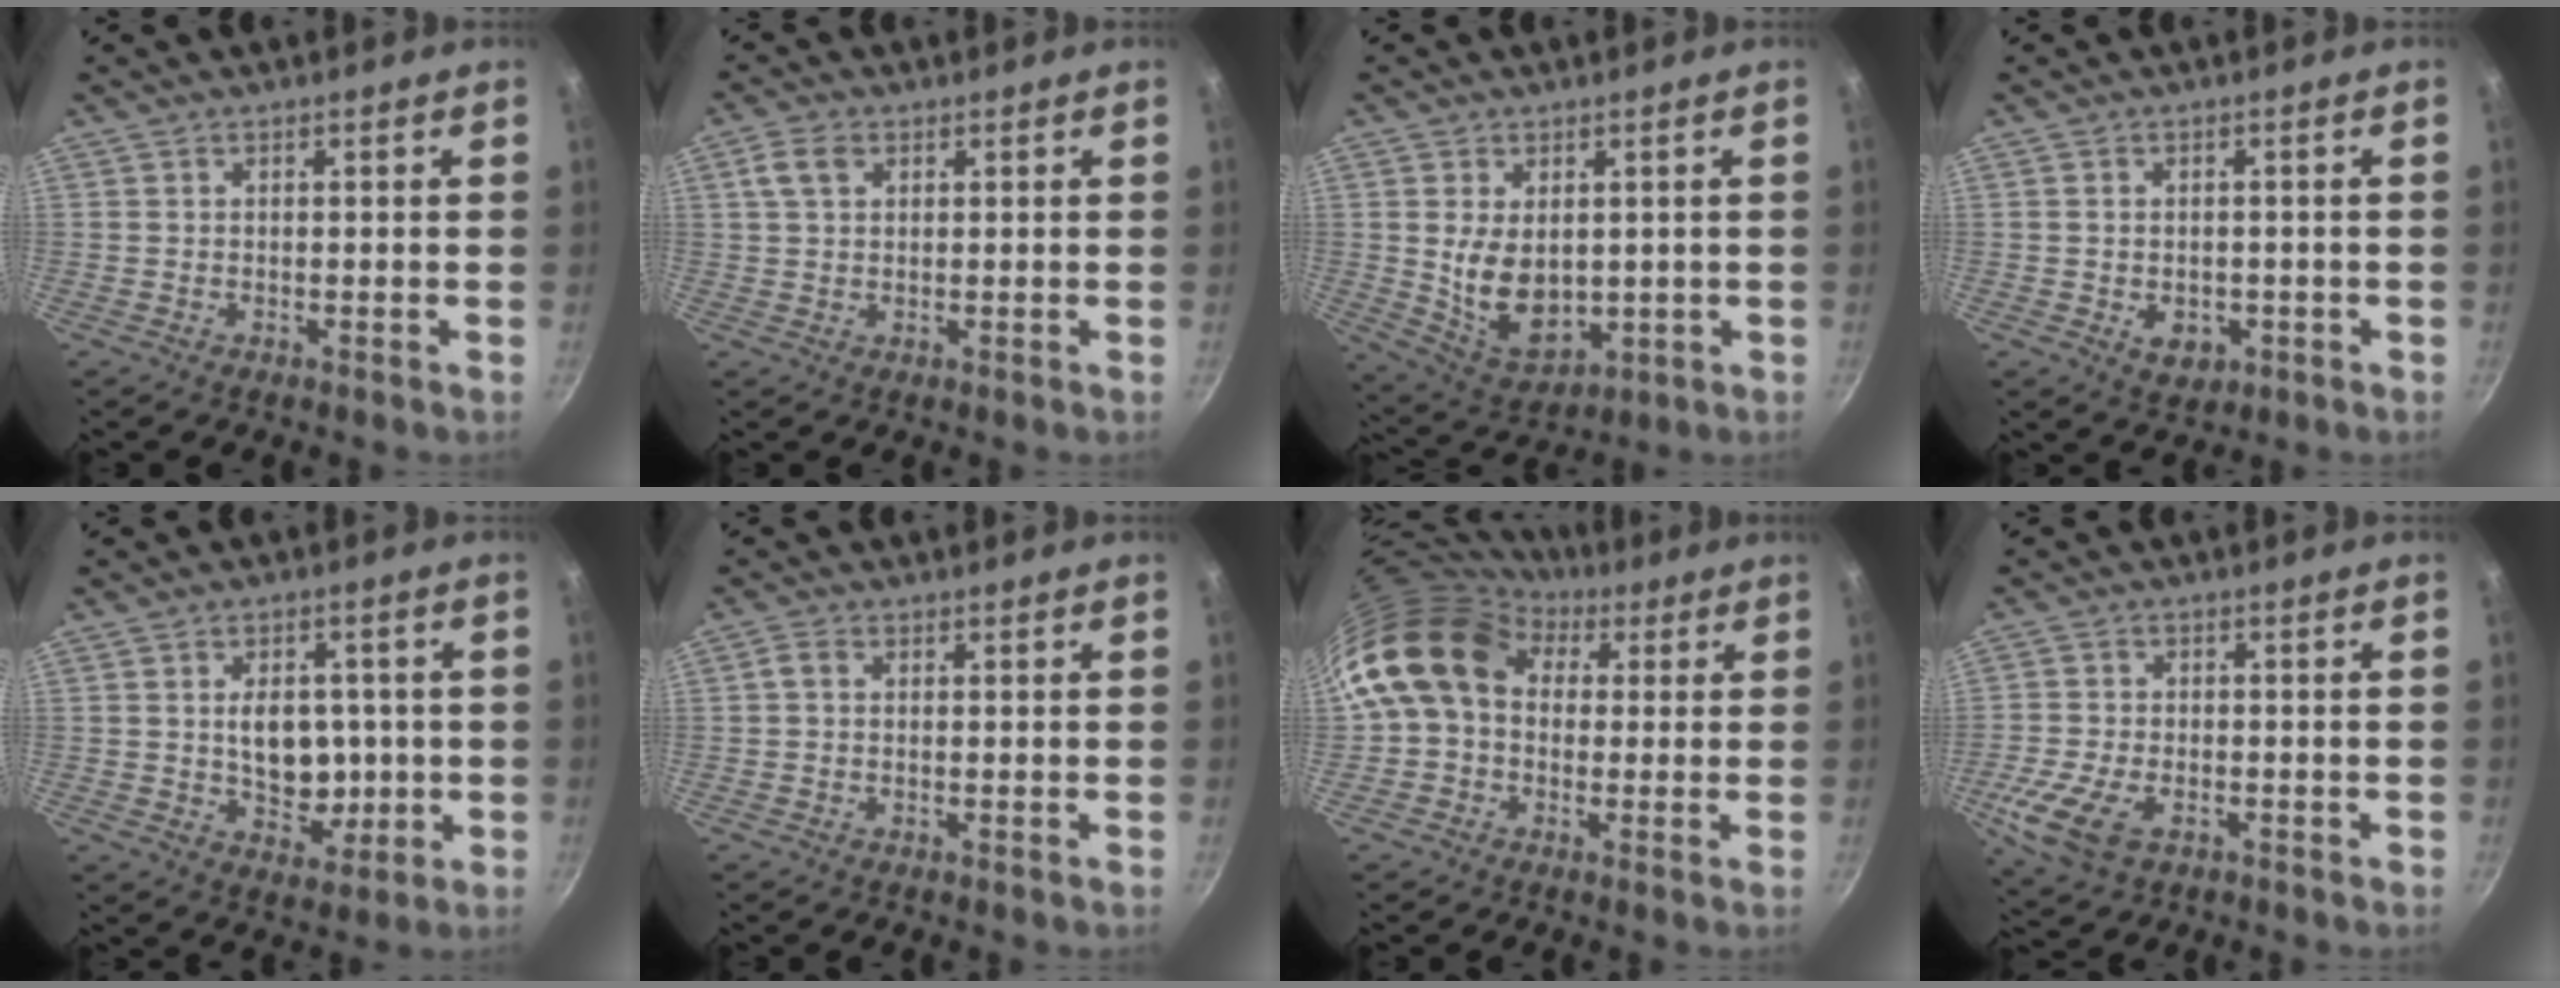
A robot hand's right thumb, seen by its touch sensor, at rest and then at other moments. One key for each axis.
{"total": 4.1, "fx": 1.6, "fy": 2.7, "fz": 2.7, "tx": -0.045, "ty": 0.006, "tz": 0.030}
{"total": 11.0, "fx": 0.9, "fy": 7.3, "fz": 8.2, "tx": -0.125, "ty": -0.023, "tz": 0.042}
{"total": 4.6, "fx": -1.3, "fy": 3.4, "fz": 2.8, "tx": -0.030, "ty": 0.002, "tz": -0.008}
{"total": 9.9, "fx": 0.1, "fy": 7.2, "fz": 6.8, "tx": -0.060, "ty": -0.001, "tz": 0.011}
{"total": 1.7, "fx": 0.1, "fy": 1.0, "fz": 1.3, "tx": -0.033, "ty": 0.008, "tz": -0.001}
{"total": 12.7, "fx": 3.1, "fy": 9.9, "fz": 7.3, "tx": -0.103, "ty": 0.016, "tz": 0.033}
{"total": 10.0, "fx": -3.9, "fy": 5.9, "fz": 7.1, "tx": -0.149, "ty": 0.002, "tz": -0.074}